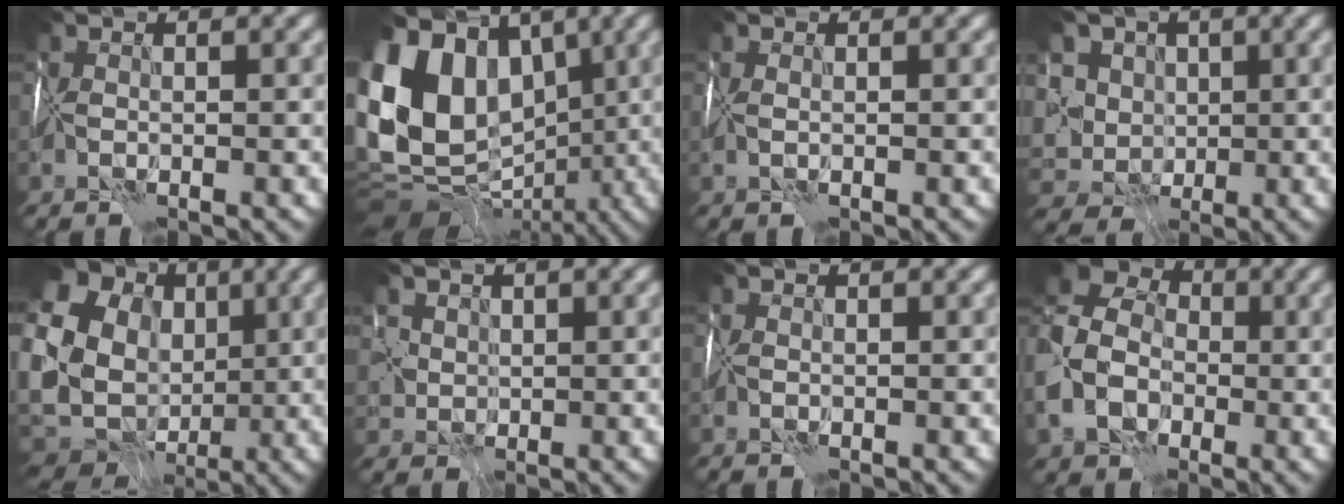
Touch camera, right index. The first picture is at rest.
{"total": 13.0, "force": [2.2, 10.0, 8.0], "torque": [-0.155, 0.010, 0.039]}
{"total": 0.6, "force": [0.3, 0.3, 0.5], "torque": [-0.013, 0.000, 0.007]}
{"total": 8.7, "force": [3.1, 7.0, 4.0], "torque": [-0.072, 0.011, 0.030]}
{"total": 17.9, "force": [2.9, 15.4, 8.7], "torque": [-0.185, -0.002, 0.041]}
{"total": 1.6, "force": [0.6, 1.5, -0.1], "torque": [0.006, 0.003, 0.018]}
{"total": 0.0}
{"total": 8.1, "force": [-1.3, 6.4, 4.8], "torque": [-0.108, -0.006, -0.023]}